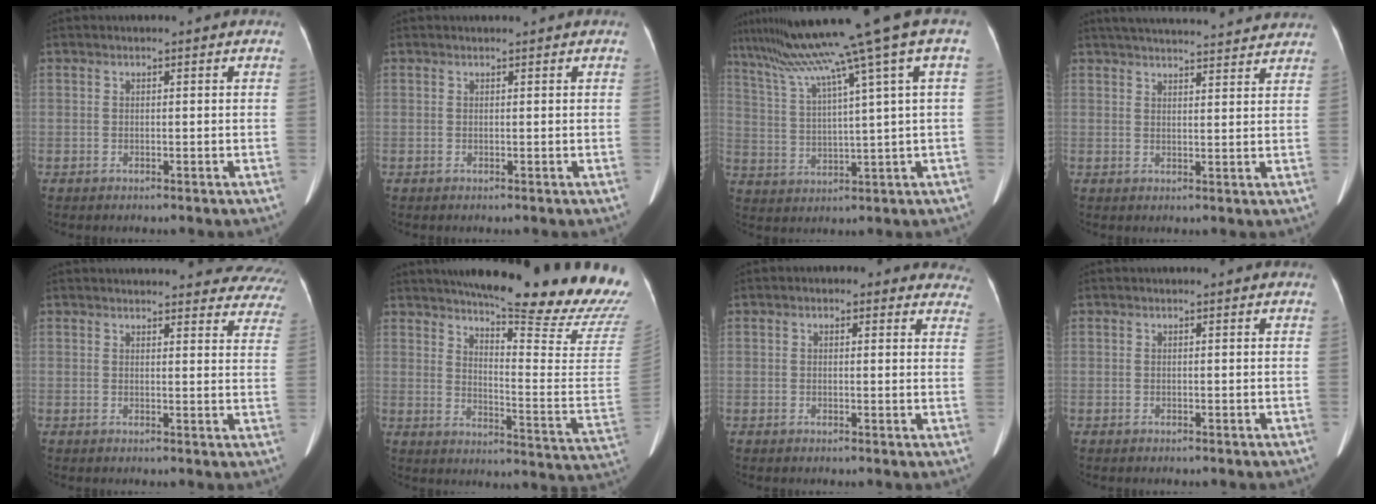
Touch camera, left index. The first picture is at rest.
{"total": 1.6, "force": [1.5, 0.1, 0.4], "torque": [-0.008, 0.014, 0.019]}
{"total": 15.8, "force": [10.6, -2.5, 11.4], "torque": [-0.186, 0.009, 0.164]}
{"total": 20.9, "force": [19.5, 2.6, 7.3], "torque": [-0.112, 0.029, 0.252]}
{"total": 24.6, "force": [23.1, 5.9, 6.1], "torque": [-0.072, -0.052, 0.246]}
{"total": 26.5, "force": [22.7, 1.0, 13.7], "torque": [-0.202, -0.098, 0.279]}
{"total": 6.4, "force": [5.0, 2.8, 2.8], "torque": [-0.008, 0.007, 0.039]}
{"total": 0.0}